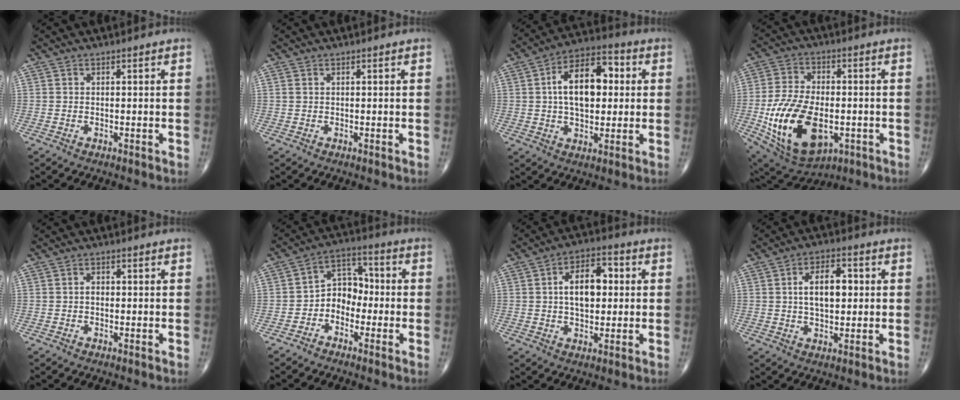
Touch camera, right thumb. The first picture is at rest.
{"total": 0.6, "force": [0.2, 0.4, 0.4], "torque": [-0.011, 0.007, 0.007]}
{"total": 14.9, "force": [2.0, 8.6, 11.9], "torque": [-0.173, 0.021, 0.026]}
{"total": 20.6, "force": [-4.8, 11.9, 16.1], "torque": [-0.290, 0.000, -0.062]}
{"total": 1.5, "force": [-0.1, 1.1, 1.0], "torque": [-0.012, 0.004, -0.003]}
{"total": 7.6, "force": [-2.1, 5.9, 4.3], "torque": [-0.036, 0.042, -0.053]}
{"total": 10.8, "force": [1.3, 6.3, 8.7], "torque": [-0.120, 0.016, 0.019]}
{"total": 9.1, "force": [1.2, 5.0, 7.5], "torque": [-0.107, 0.008, 0.020]}